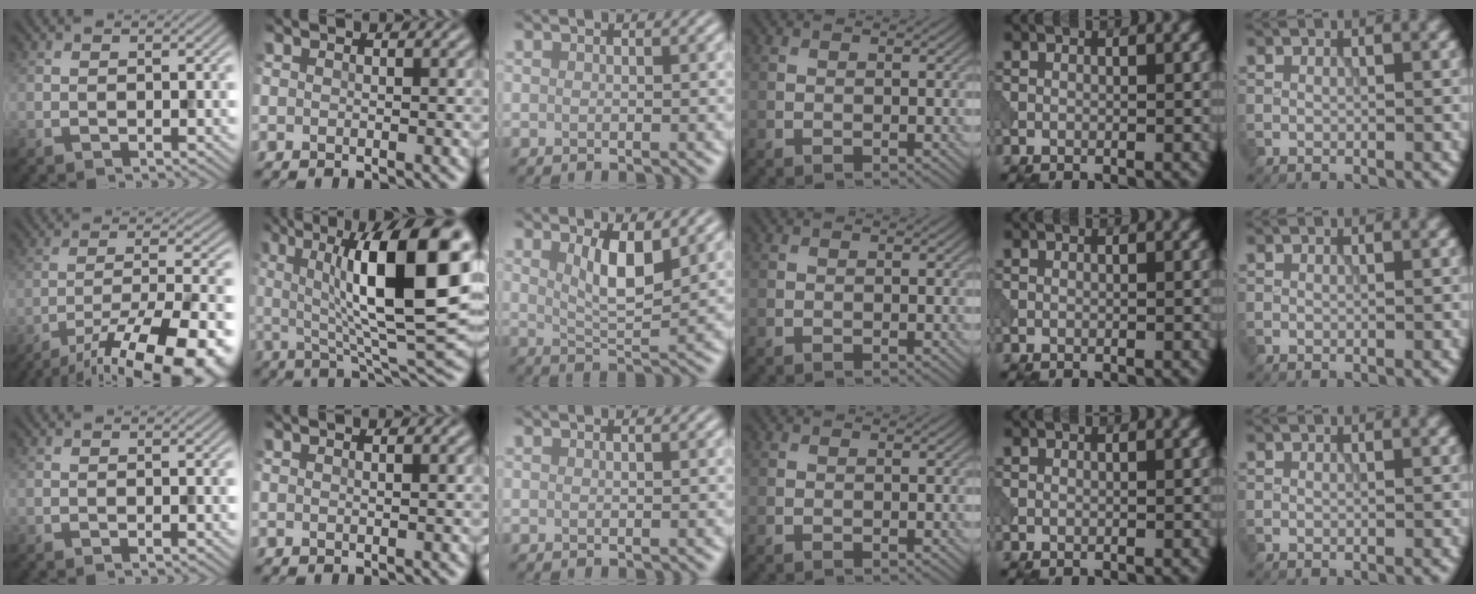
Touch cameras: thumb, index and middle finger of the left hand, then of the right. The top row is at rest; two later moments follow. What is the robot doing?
{"motion": "pour", "object": "beaker"}